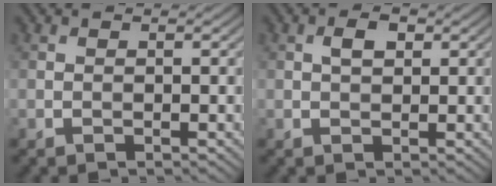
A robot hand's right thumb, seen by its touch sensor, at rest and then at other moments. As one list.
[{"total": 2.1, "force": [0.7, 1.2, 1.6], "torque": [-0.029, 0.004, 0.009]}]